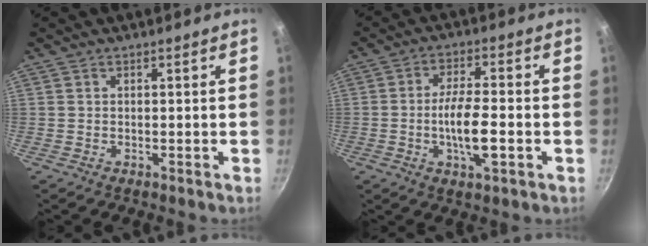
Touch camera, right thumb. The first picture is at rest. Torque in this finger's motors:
{"motor_torque": [1.96, 1.52, 1.97, -0.80, 0.85]}